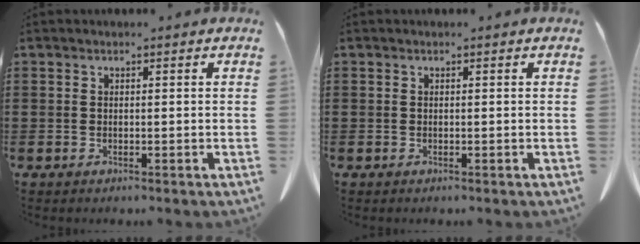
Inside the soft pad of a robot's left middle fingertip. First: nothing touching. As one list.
[{"total": 0.0}]